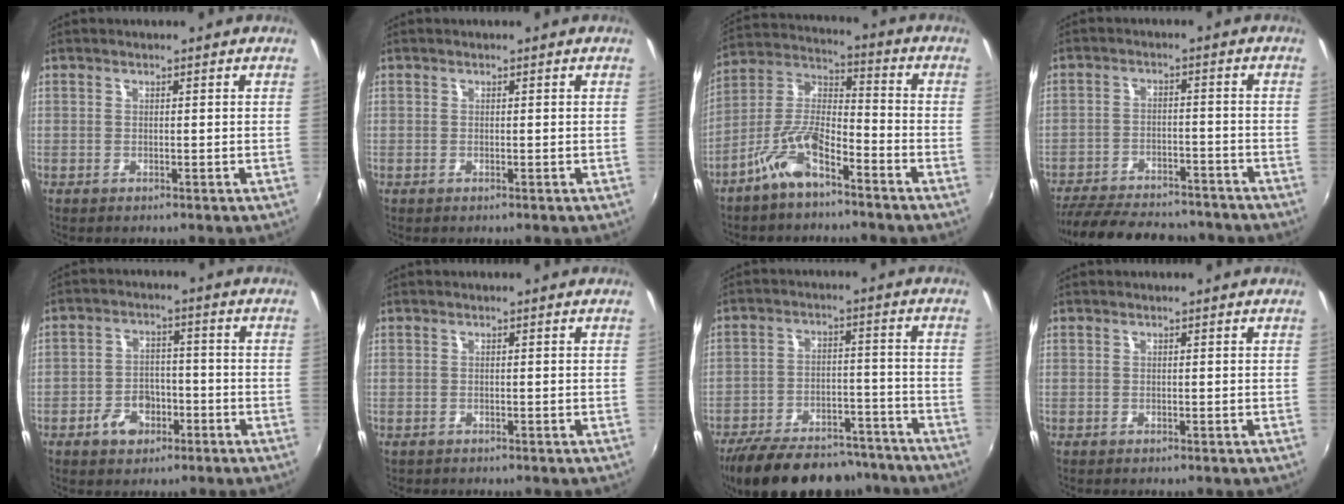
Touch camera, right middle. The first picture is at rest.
{"total": 0.0}
{"total": 9.4, "force": [-6.2, 3.0, 6.4], "torque": [-0.141, 0.014, -0.120]}
{"total": 20.4, "force": [-17.4, 6.5, 8.5], "torque": [-0.182, -0.009, -0.244]}
{"total": 6.2, "force": [-3.5, 4.2, 2.8], "torque": [-0.067, 0.011, -0.052]}
{"total": 0.5, "force": [-0.4, 0.3, 0.0], "torque": [-0.003, -0.001, -0.006]}
{"total": 22.7, "force": [-18.8, 8.5, 9.5], "torque": [-0.190, 0.004, -0.258]}
{"total": 0.0}